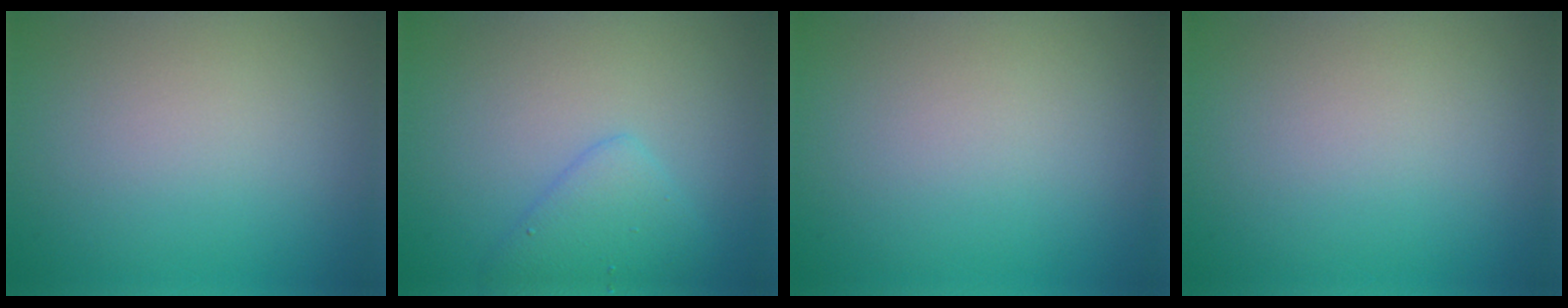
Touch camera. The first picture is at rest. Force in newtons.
{"total": 2.8, "press": 2.8, "slide": 0.1}
{"total": 0.0}
{"total": 0.0}